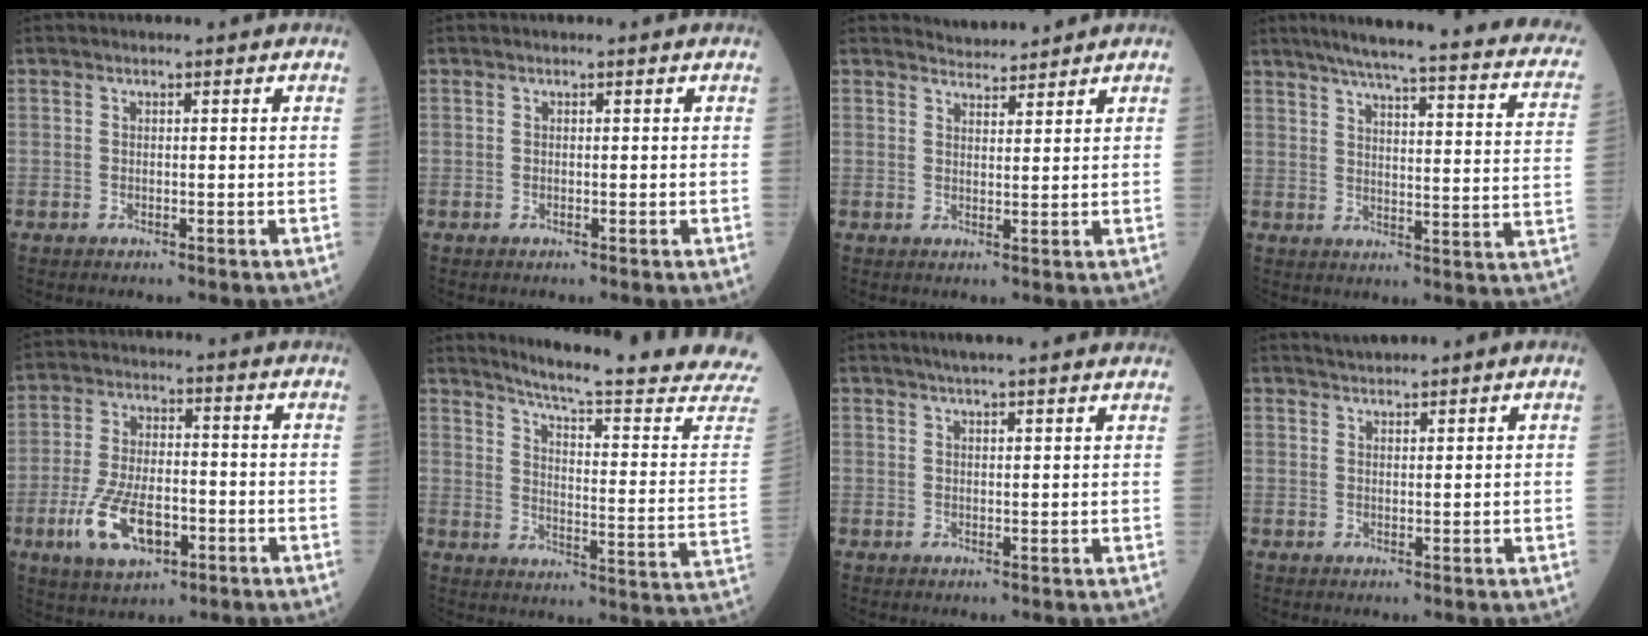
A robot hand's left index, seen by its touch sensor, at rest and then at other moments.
{"total": 0.0}
{"total": 2.8, "force": [2.7, 0.0, -0.3], "torque": [-0.004, 0.006, 0.051]}
{"total": 25.6, "force": [21.0, 2.4, 14.4], "torque": [-0.197, -0.019, 0.242]}
{"total": 10.3, "force": [-4.1, 4.7, 8.2], "torque": [-0.174, -0.003, -0.070]}
{"total": 23.5, "force": [21.6, -1.0, 9.3], "torque": [-0.138, -0.116, 0.262]}
{"total": 7.7, "force": [6.5, 0.3, 4.1], "torque": [-0.056, 0.029, 0.082]}
{"total": 2.0, "force": [1.9, -0.2, 0.6], "torque": [-0.013, 0.013, 0.038]}